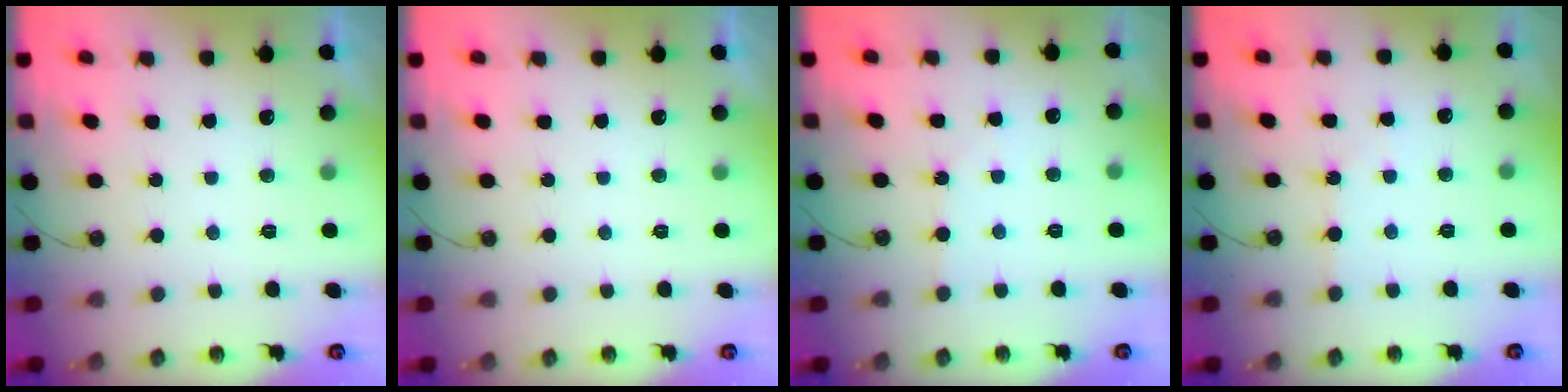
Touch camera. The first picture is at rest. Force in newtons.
{"total": 0.0}
{"total": 2.6, "press": 2.6, "slide": 0.3}
{"total": 2.2, "press": 2.2, "slide": 0.3}